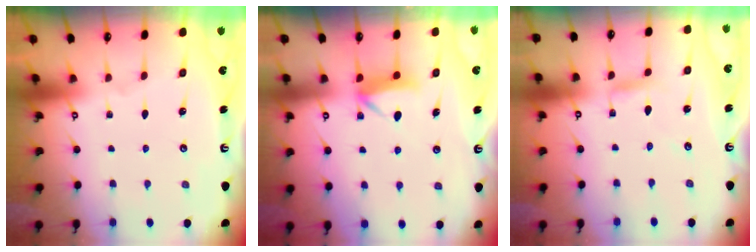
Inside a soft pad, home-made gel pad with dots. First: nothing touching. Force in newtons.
{"total": 7.2, "press": 7.2, "slide": 0.8}
{"total": 2.9, "press": 2.9, "slide": 0.0}